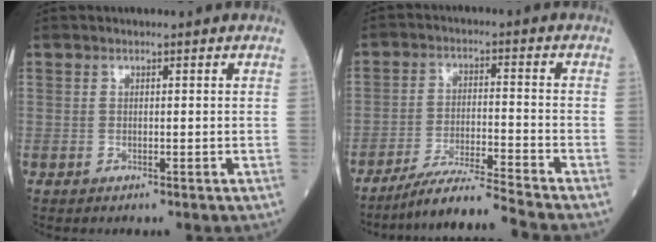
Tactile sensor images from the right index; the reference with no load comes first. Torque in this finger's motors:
{"motor_torque": [-0.24, -0.64, 0.00, 0.01]}